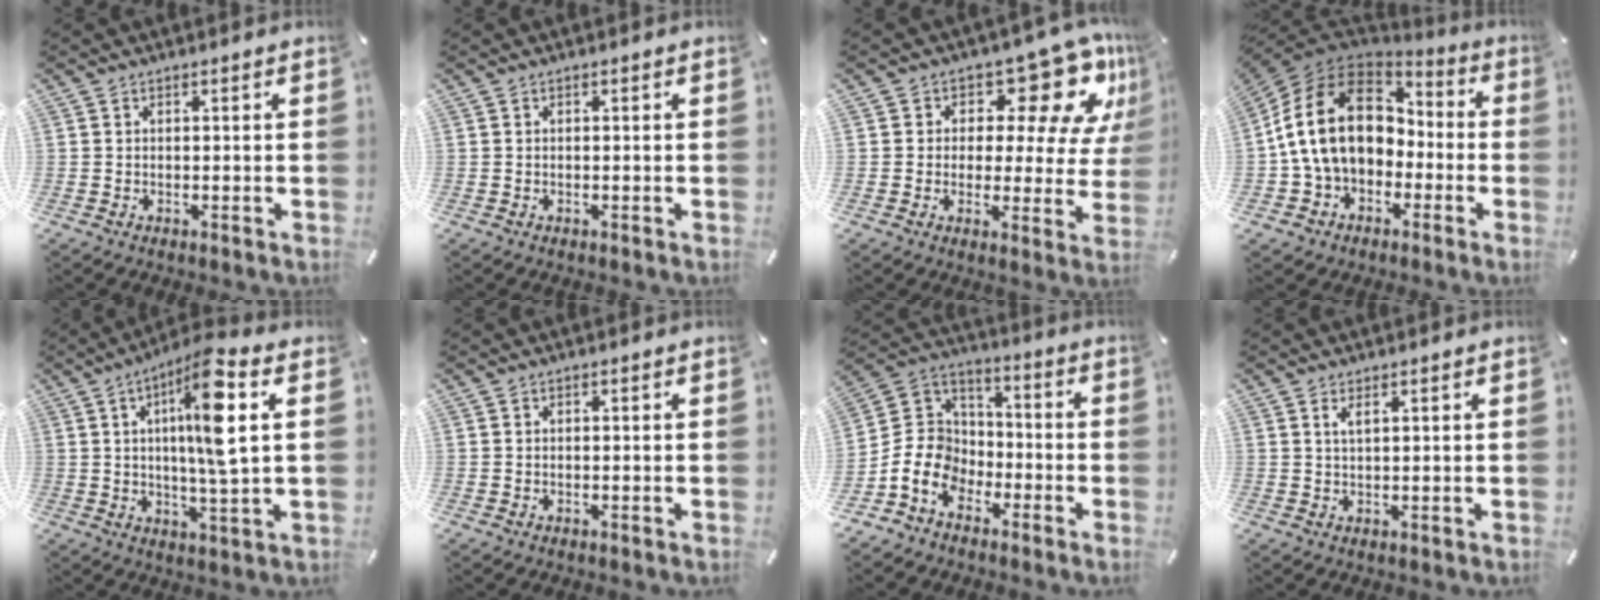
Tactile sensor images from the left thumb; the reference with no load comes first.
{"total": 0.0}
{"total": 15.5, "force": [9.2, 8.0, 9.6], "torque": [-0.122, -0.069, 0.154]}
{"total": 19.5, "force": [1.8, 14.8, 12.6], "torque": [-0.267, 0.013, 0.031]}
{"total": 13.9, "force": [3.4, 1.9, 13.3], "torque": [-0.238, -0.008, 0.046]}
{"total": 0.0}
{"total": 12.0, "force": [-5.9, 9.6, 4.0], "torque": [-0.092, 0.028, -0.109]}
{"total": 2.0, "force": [1.0, 0.4, 1.7], "torque": [-0.036, 0.001, 0.017]}